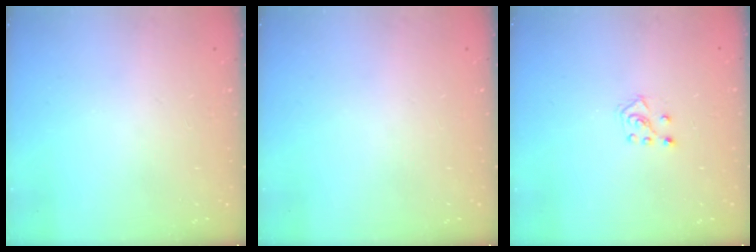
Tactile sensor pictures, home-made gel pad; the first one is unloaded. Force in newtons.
{"total": 0.0}
{"total": 4.9, "press": 4.8, "slide": 0.8}